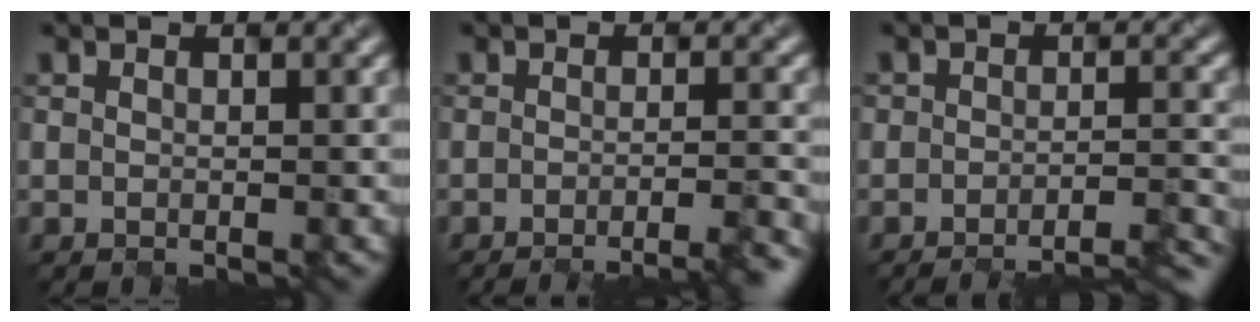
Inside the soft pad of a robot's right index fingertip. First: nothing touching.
{"total": 5.0, "force": [-3.0, 1.2, 3.8], "torque": [-0.024, -0.002, -0.031]}
{"total": 6.8, "force": [-5.9, 1.4, 3.0], "torque": [-0.018, 0.006, -0.062]}